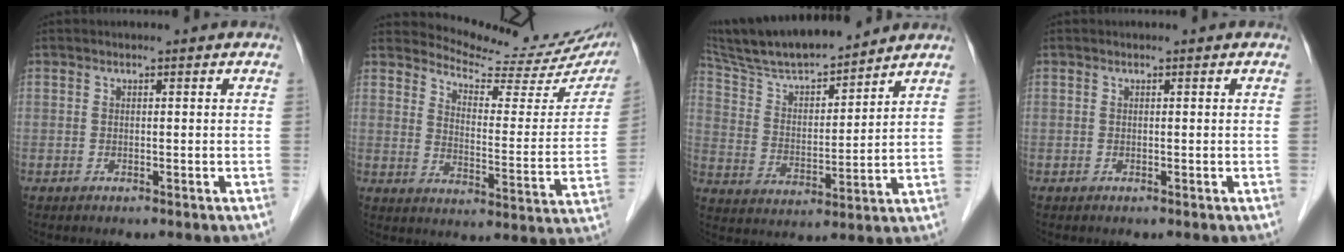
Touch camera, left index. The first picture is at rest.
{"total": 17.3, "force": [16.4, 2.5, 4.9], "torque": [-0.065, -0.066, 0.194]}
{"total": 15.7, "force": [14.1, 2.2, 6.6], "torque": [-0.125, 0.015, 0.251]}
{"total": 0.0}